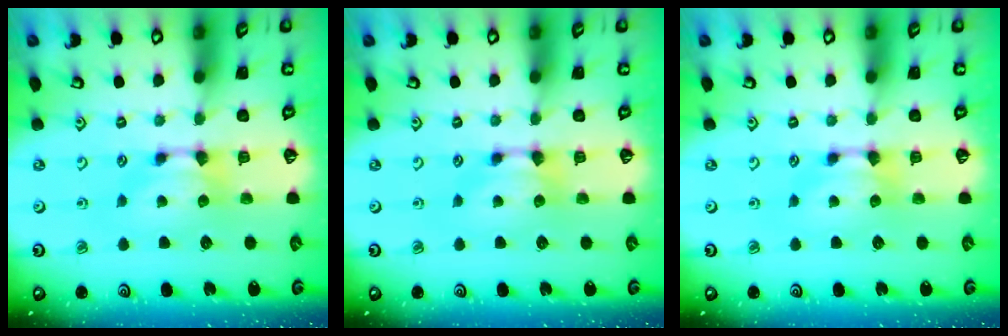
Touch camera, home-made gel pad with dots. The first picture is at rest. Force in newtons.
{"total": 0.0}
{"total": 0.0}